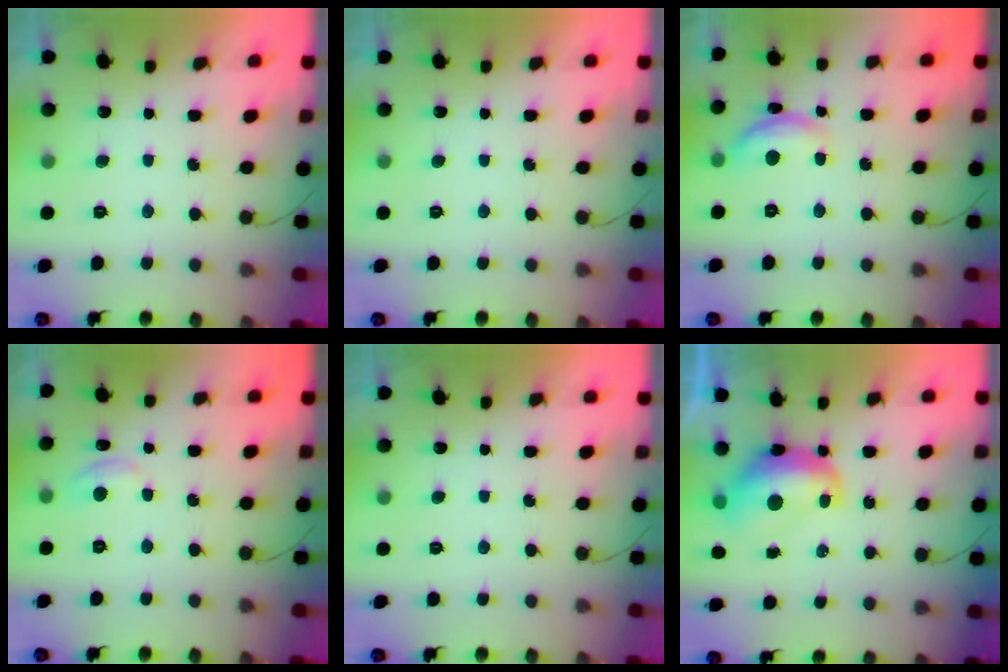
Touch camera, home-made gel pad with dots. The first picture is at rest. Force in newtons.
{"total": 0.0}
{"total": 10.3, "press": 10.3, "slide": 0.5}
{"total": 3.6, "press": 3.5, "slide": 0.4}
{"total": 0.0}
{"total": 10.3, "press": 10.2, "slide": 0.9}